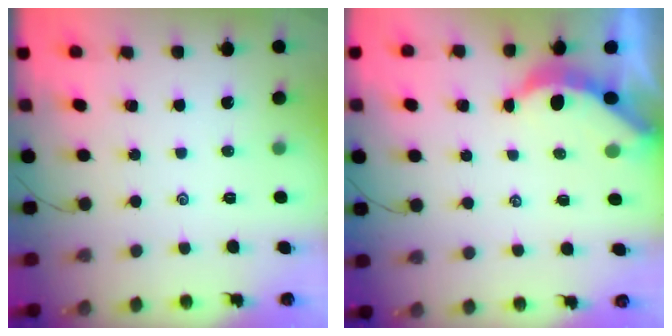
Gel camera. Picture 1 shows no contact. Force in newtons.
{"total": 3.9, "press": 3.9, "slide": 0.4}